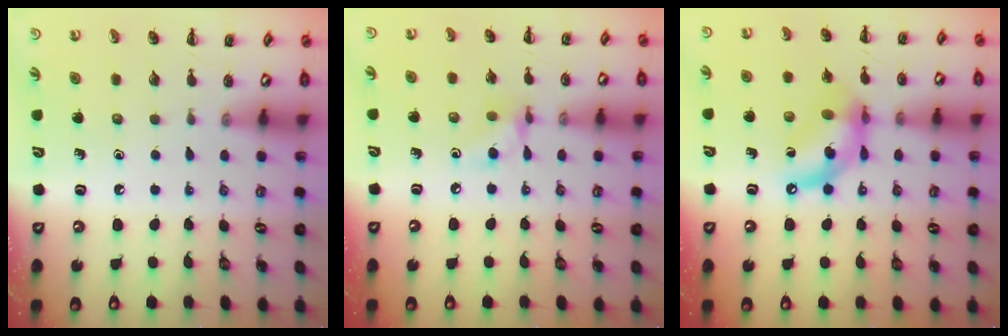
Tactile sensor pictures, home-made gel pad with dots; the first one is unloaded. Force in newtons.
{"total": 6.3, "press": 6.3, "slide": 0.6}
{"total": 12.9, "press": 12.5, "slide": 3.3}